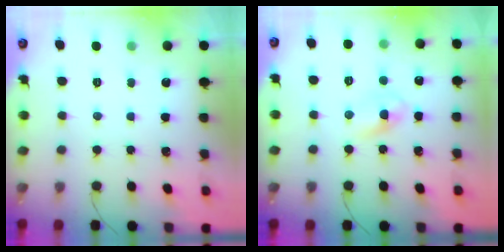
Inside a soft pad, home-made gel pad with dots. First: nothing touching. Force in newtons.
{"total": 2.7, "press": 2.5, "slide": 1.1}